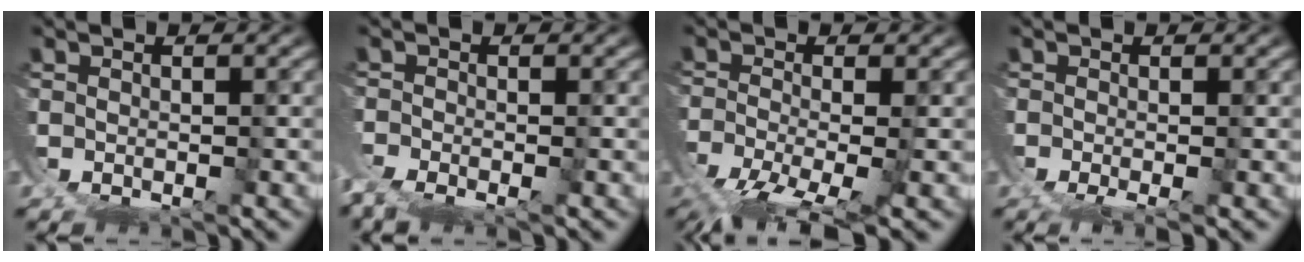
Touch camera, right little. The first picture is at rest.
{"total": 2.7, "force": [-2.1, 1.0, 1.3], "torque": [-0.031, -0.021, -0.035]}
{"total": 6.7, "force": [-5.3, 1.3, 3.9], "torque": [-0.067, -0.034, -0.076]}
{"total": 2.0, "force": [-1.6, 0.1, 1.3], "torque": [-0.014, -0.012, -0.028]}